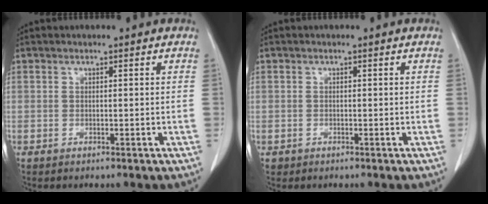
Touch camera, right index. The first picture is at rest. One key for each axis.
{"total": 0.6, "fx": -0.2, "fy": 0.6, "fz": 0.0, "tx": 0.001, "ty": 0.005, "tz": -0.005}